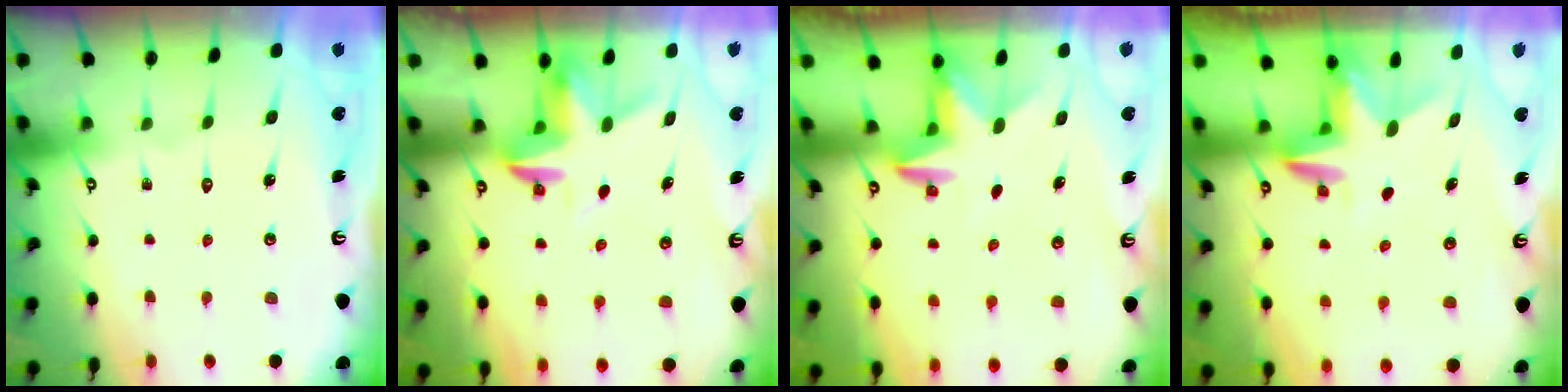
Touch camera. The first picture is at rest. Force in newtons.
{"total": 3.1, "press": 3.1, "slide": 0.2}
{"total": 2.8, "press": 2.7, "slide": 0.7}
{"total": 2.9, "press": 2.9, "slide": 0.3}